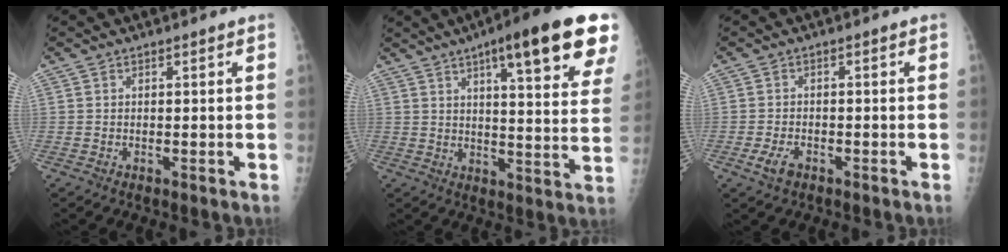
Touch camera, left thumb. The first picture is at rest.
{"total": 21.7, "force": [11.6, 4.5, 17.8], "torque": [-0.224, -0.029, 0.151]}
{"total": 3.3, "force": [-1.7, 1.9, 2.0], "torque": [-0.040, 0.005, -0.030]}